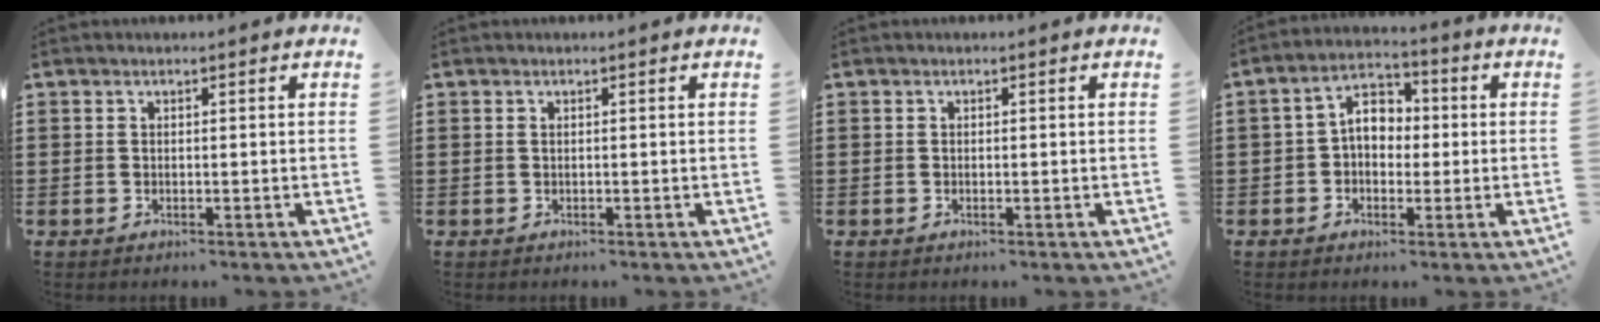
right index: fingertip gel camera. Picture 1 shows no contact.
{"total": 0.0}
{"total": 0.0}
{"total": 5.9, "force": [-0.2, 4.1, 4.2], "torque": [-0.081, 0.011, -0.009]}